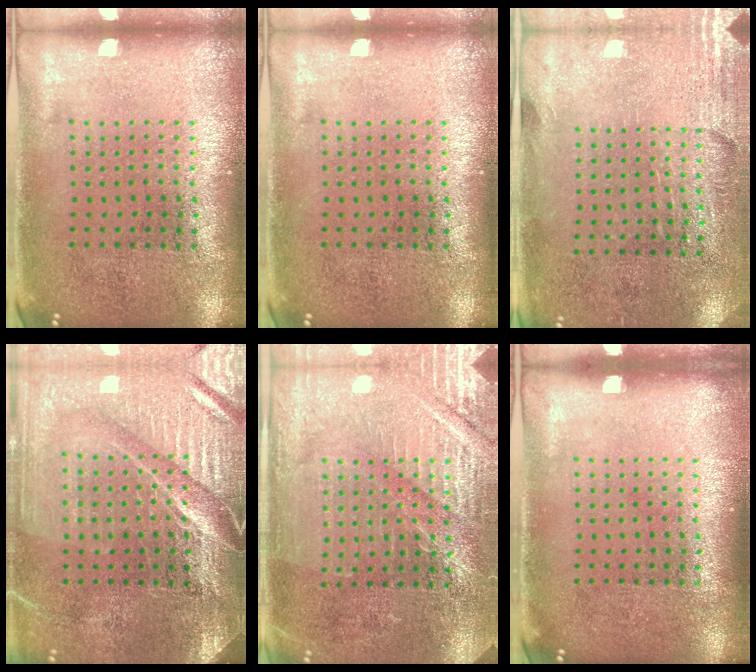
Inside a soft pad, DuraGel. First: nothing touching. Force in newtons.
{"total": 0.0}
{"total": 2.7, "press": 2.4, "slide": 1.4}
{"total": 3.8, "press": 3.6, "slide": 1.3}
{"total": 3.2, "press": 3.2, "slide": 0.4}
{"total": 0.0}